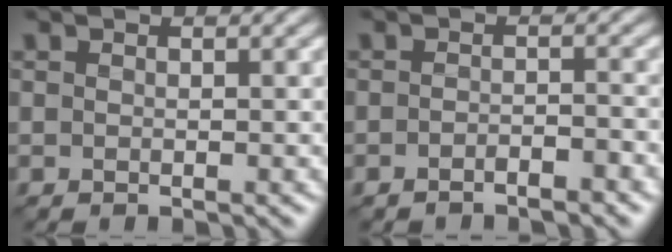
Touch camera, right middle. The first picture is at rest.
{"total": 1.7, "force": [-1.5, 0.2, 0.9], "torque": [-0.016, 0.004, -0.028]}